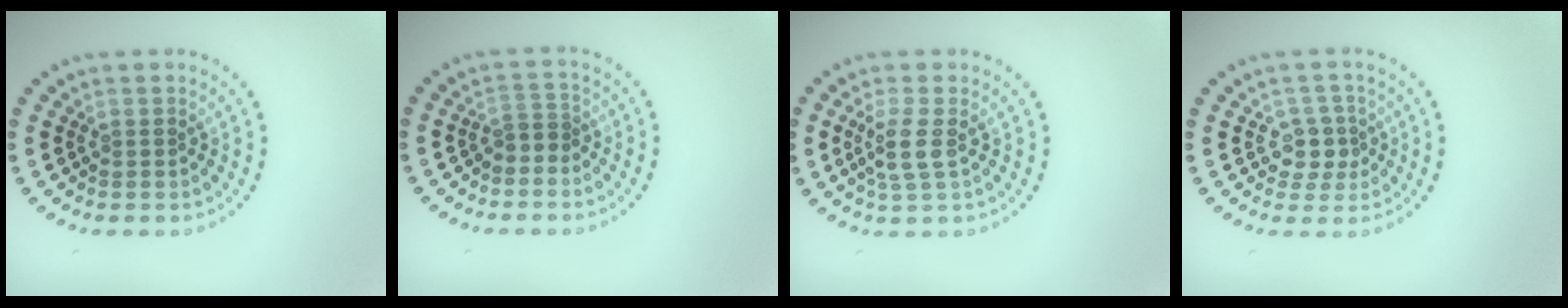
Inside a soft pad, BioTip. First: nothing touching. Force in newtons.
{"total": 1.3, "press": 1.0, "slide": 0.8}
{"total": 2.4, "press": 2.0, "slide": 1.3}
{"total": 2.4, "press": 2.2, "slide": 1.1}